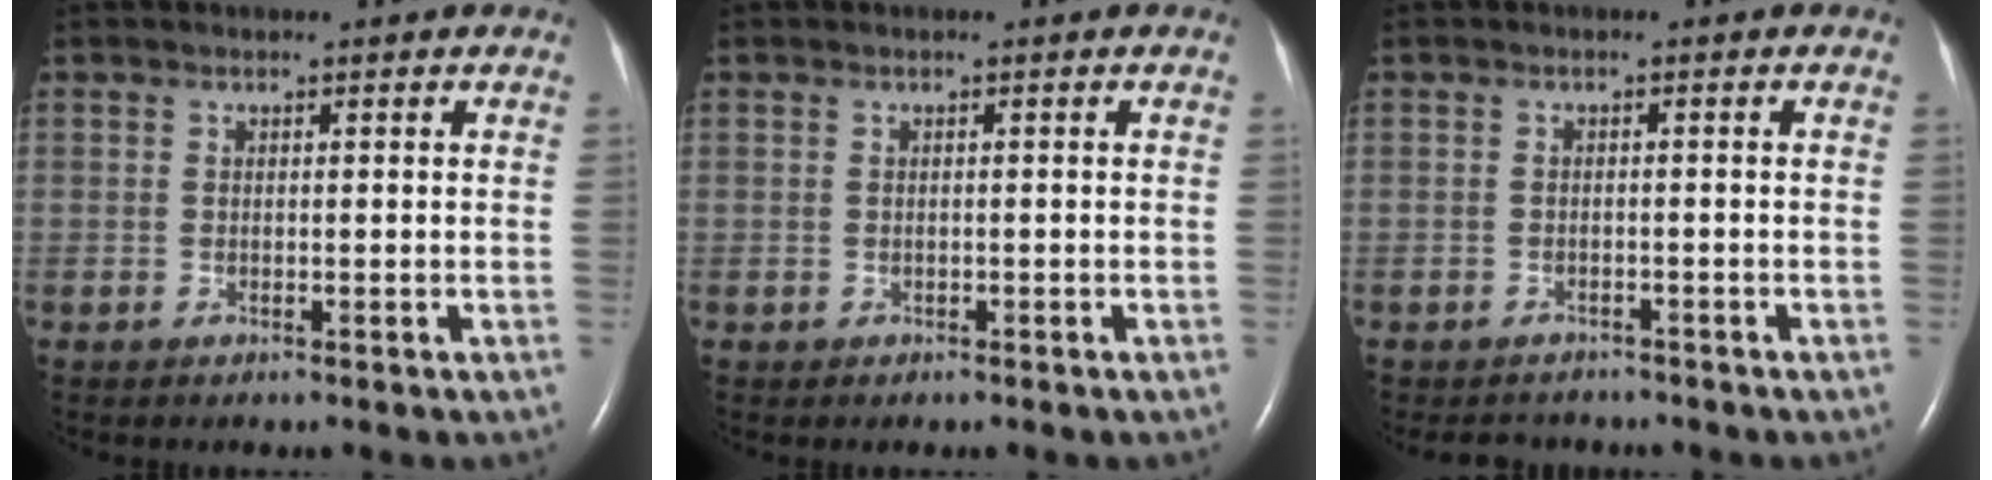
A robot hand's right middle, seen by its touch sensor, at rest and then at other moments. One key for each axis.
{"total": 0.0}
{"total": 3.6, "fx": -3.3, "fy": 1.4, "fz": 0.2, "tx": -0.004, "ty": -0.003, "tz": -0.046}